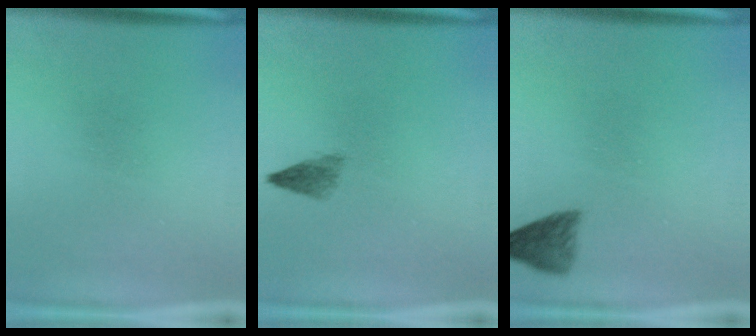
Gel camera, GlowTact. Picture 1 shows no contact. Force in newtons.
{"total": 1.9}
{"total": 3.2}